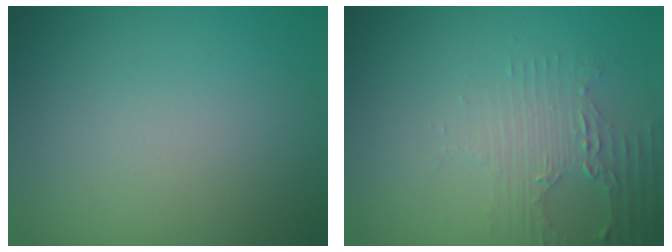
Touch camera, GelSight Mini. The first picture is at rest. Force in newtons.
{"total": 2.7, "press": 2.4, "slide": 1.3}